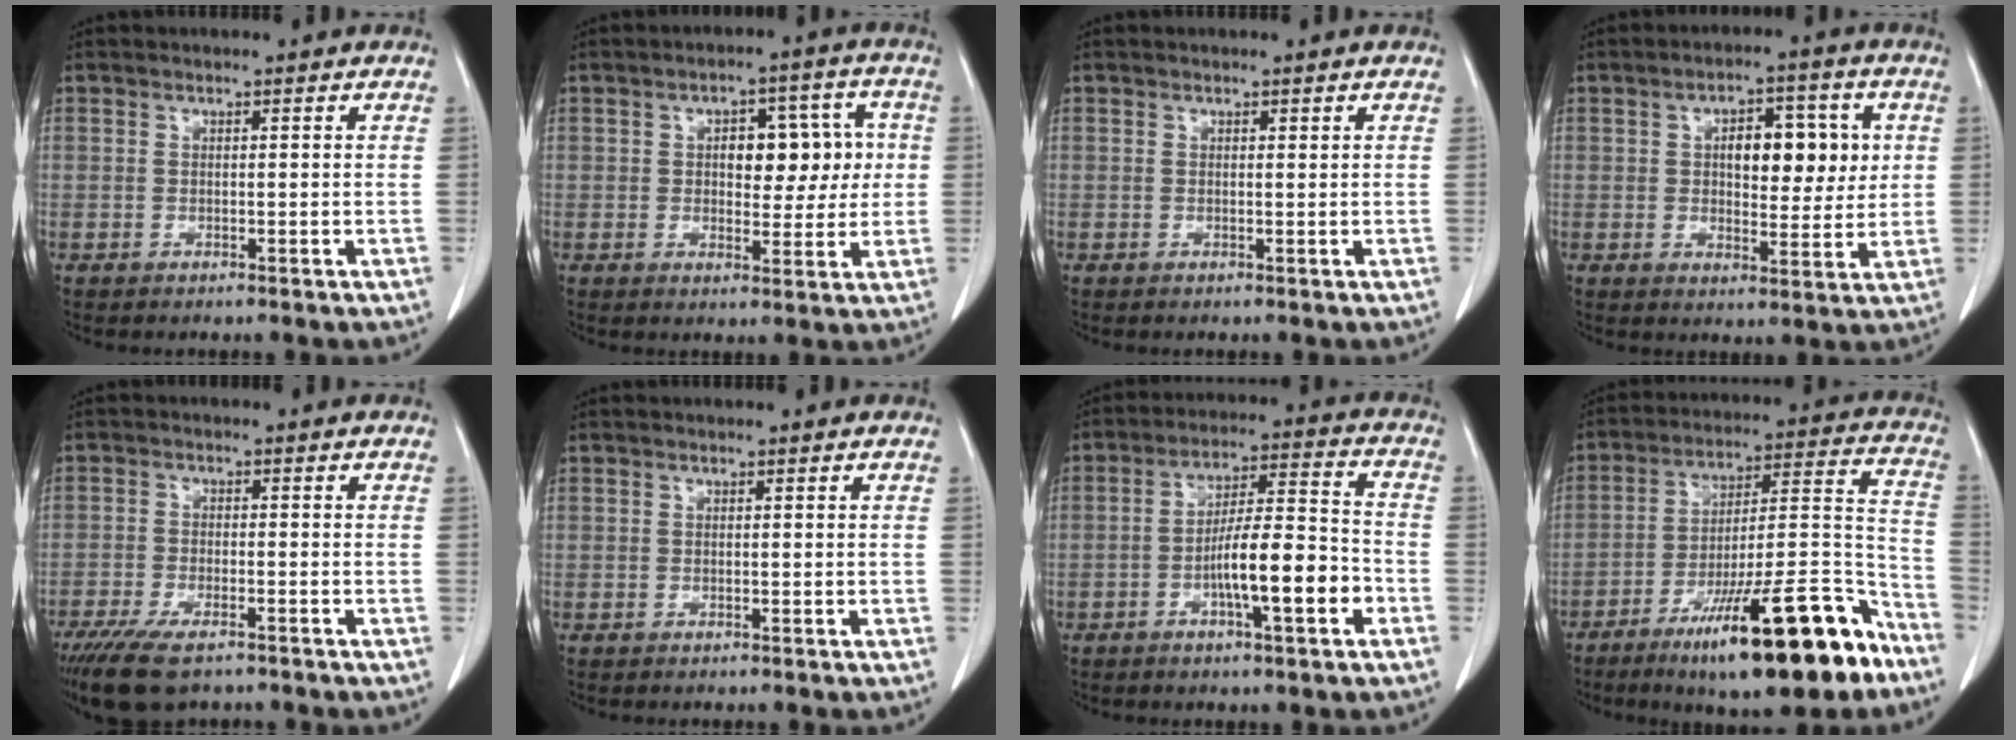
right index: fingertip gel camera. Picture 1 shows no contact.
{"total": 8.3, "force": [0.9, 4.3, 7.0], "torque": [-0.087, 0.027, 0.019]}
{"total": 0.0}
{"total": 9.2, "force": [1.9, 4.3, 7.9], "torque": [-0.109, 0.015, 0.031]}
{"total": 9.3, "force": [-6.9, 2.7, 5.7], "torque": [-0.096, -0.019, -0.110]}
{"total": 0.0}
{"total": 11.1, "force": [-4.0, 1.5, 10.3], "torque": [-0.172, 0.014, -0.066]}
{"total": 22.6, "force": [-14.3, 3.7, 17.1], "torque": [-0.221, 0.011, -0.227]}